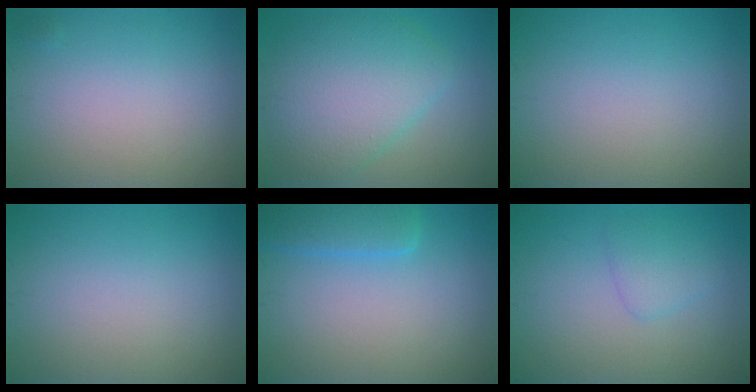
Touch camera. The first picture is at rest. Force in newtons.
{"total": 7.3, "press": 7.3, "slide": 0.2}
{"total": 0.0}
{"total": 0.0}
{"total": 3.1, "press": 3.1, "slide": 0.3}
{"total": 1.9, "press": 1.9, "slide": 0.2}